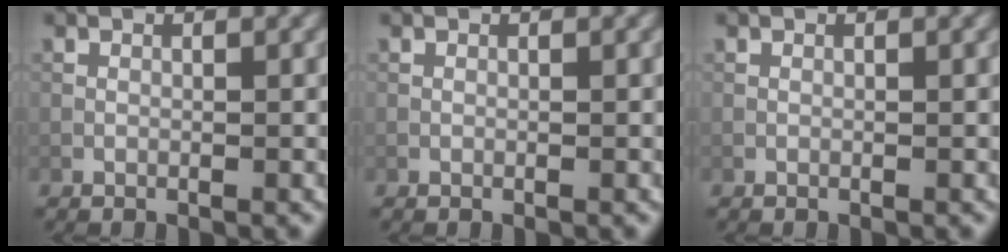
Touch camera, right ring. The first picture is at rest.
{"total": 0.0}
{"total": 0.0}